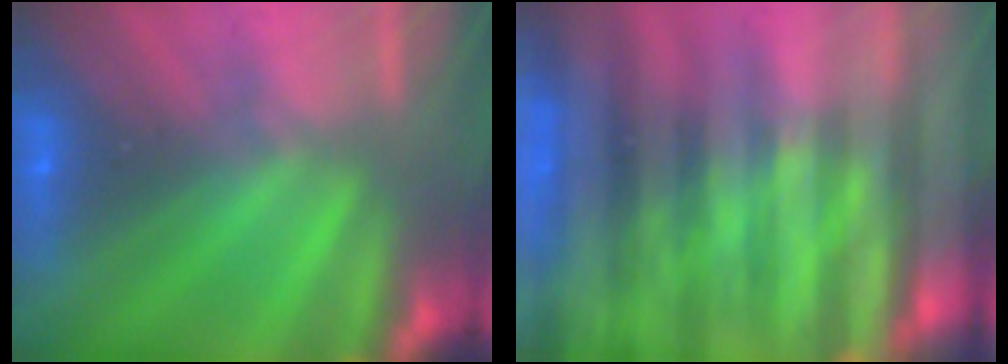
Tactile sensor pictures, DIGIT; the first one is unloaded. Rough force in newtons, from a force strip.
{"total": 8.5}